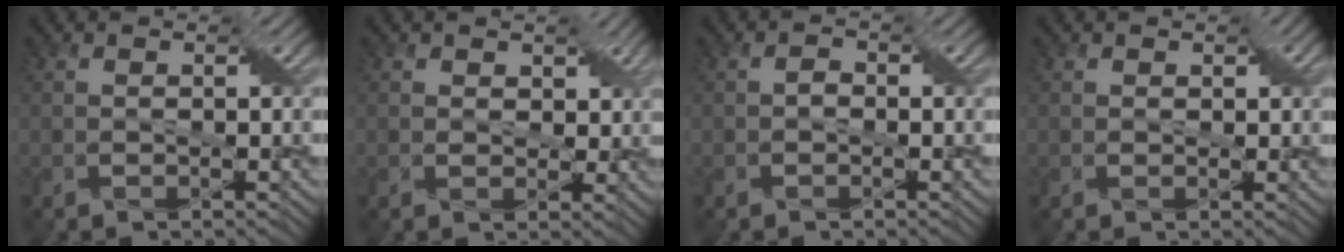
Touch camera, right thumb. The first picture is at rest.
{"total": 3.2, "force": [1.3, 2.5, 1.5], "torque": [-0.027, 0.006, 0.008]}
{"total": 0.7, "force": [-0.5, 0.4, 0.4], "torque": [-0.008, 0.007, -0.013]}
{"total": 1.2, "force": [0.4, 1.1, 0.4], "torque": [0.001, 0.005, -0.001]}